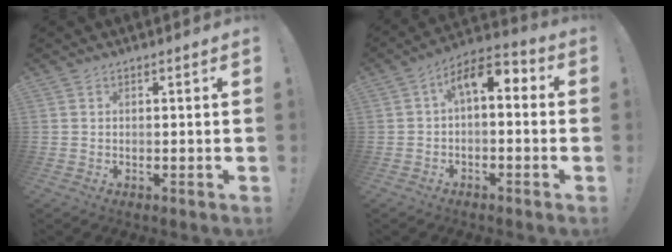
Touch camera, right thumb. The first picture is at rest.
{"total": 8.6, "force": [1.3, 4.0, 7.5], "torque": [-0.108, 0.002, 0.025]}